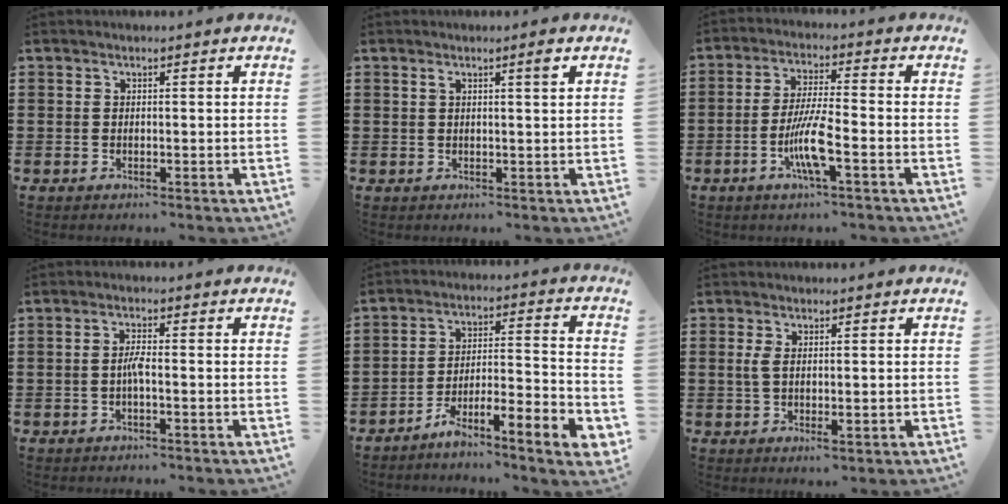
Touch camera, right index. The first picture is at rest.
{"total": 2.0, "force": [1.0, 0.0, 1.7], "torque": [-0.035, 0.000, 0.015]}
{"total": 7.5, "force": [-2.8, 1.0, 6.9], "torque": [-0.140, -0.012, -0.056]}
{"total": 2.4, "force": [-0.7, 0.3, 2.2], "torque": [-0.052, -0.001, -0.015]}
{"total": 6.4, "force": [-5.2, 0.1, 3.8], "torque": [-0.059, -0.005, -0.102]}
{"total": 2.9, "force": [0.0, 1.0, 2.7], "torque": [-0.056, -0.001, -0.003]}